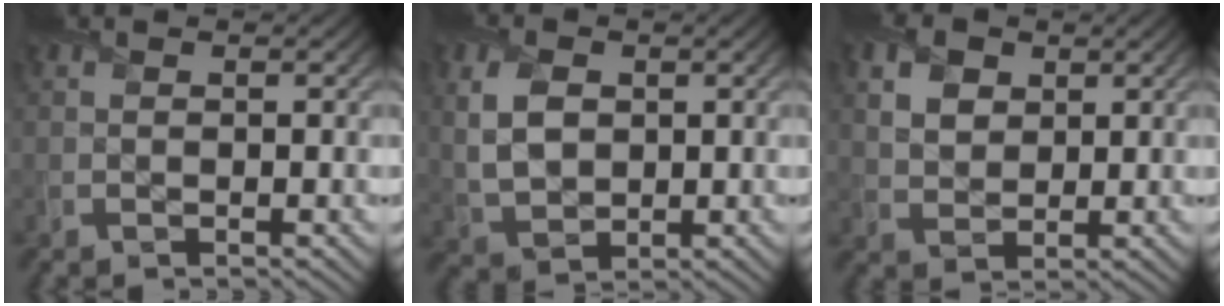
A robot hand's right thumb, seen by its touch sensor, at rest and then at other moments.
{"total": 6.4, "force": [1.3, 4.5, 4.3], "torque": [-0.117, 0.006, 0.026]}
{"total": 4.6, "force": [2.0, 3.3, 2.5], "torque": [-0.062, 0.002, 0.038]}